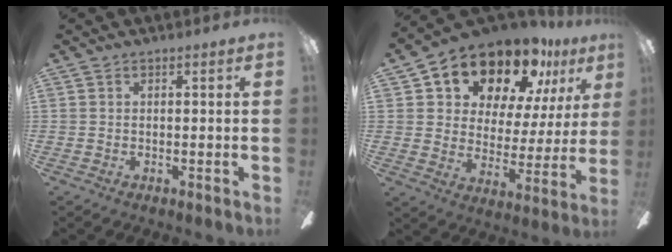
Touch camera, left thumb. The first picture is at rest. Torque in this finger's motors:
{"motor_torque": [1.05, 1.60, 1.41, -1.36, 0.15]}